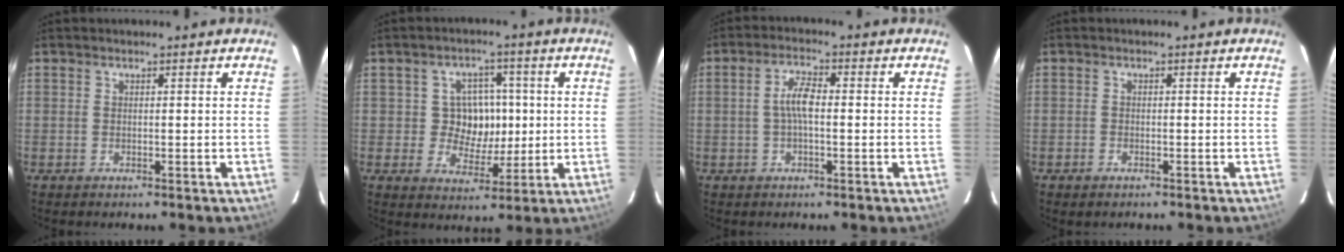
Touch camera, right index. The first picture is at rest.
{"total": 7.5, "force": [0.2, 6.8, 3.1], "torque": [-0.056, 0.009, 0.007]}
{"total": 4.3, "force": [-0.3, 1.3, 4.1], "torque": [-0.083, 0.010, -0.007]}
{"total": 1.2, "force": [-0.9, 0.7, 0.3], "torque": [-0.006, -0.002, -0.016]}